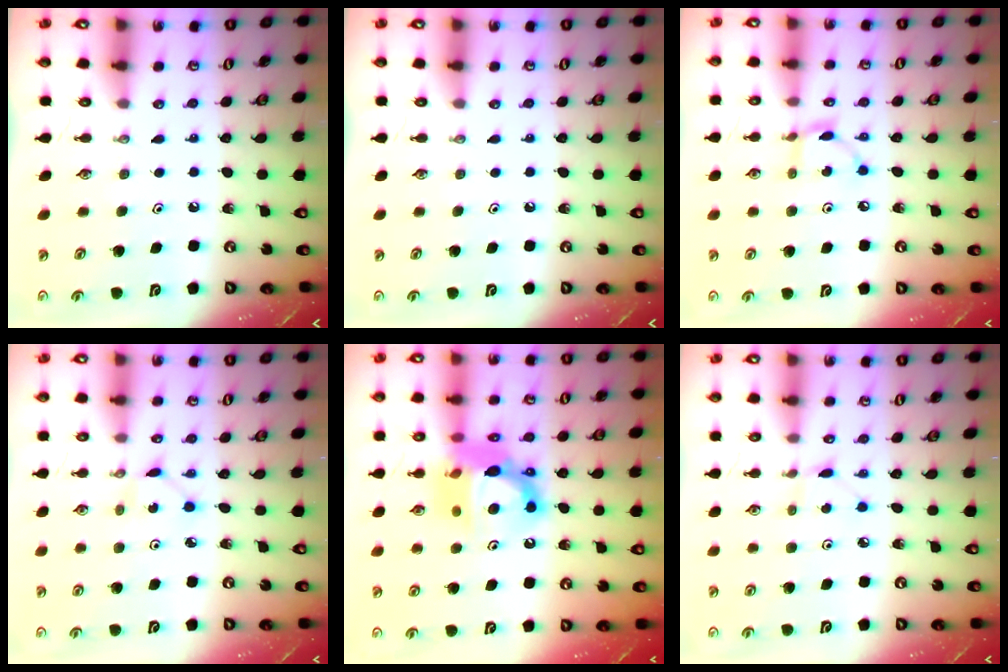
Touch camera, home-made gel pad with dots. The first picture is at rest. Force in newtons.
{"total": 0.0}
{"total": 3.5, "press": 3.5, "slide": 0.1}
{"total": 2.2, "press": 2.2, "slide": 0.3}
{"total": 13.9, "press": 13.8, "slide": 1.2}
{"total": 2.8, "press": 2.8, "slide": 0.3}